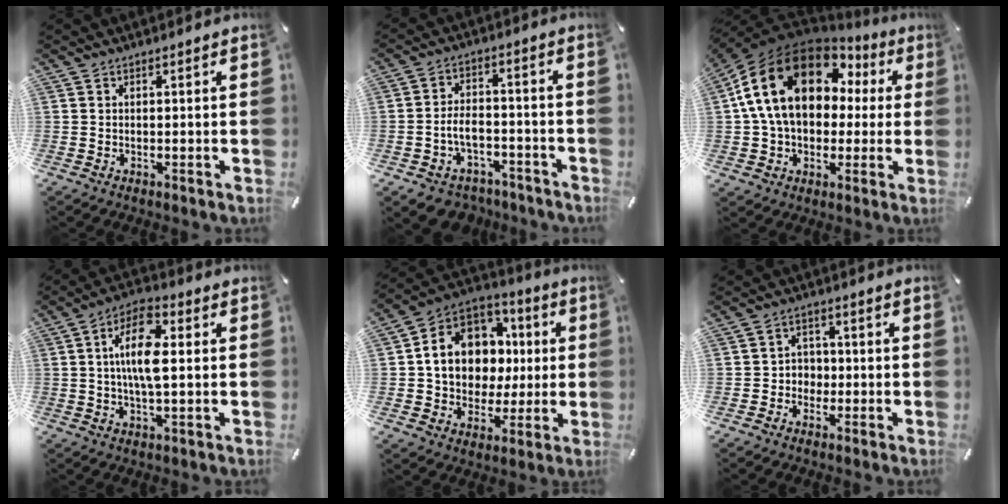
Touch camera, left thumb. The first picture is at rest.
{"total": 7.4, "force": [-3.2, 5.7, 3.5], "torque": [-0.072, 0.025, -0.056]}
{"total": 21.1, "force": [5.1, 15.2, 13.7], "torque": [-0.276, -0.001, 0.089]}
{"total": 11.5, "force": [1.3, 4.6, 10.4], "torque": [-0.208, -0.001, 0.018]}
{"total": 14.0, "force": [1.2, 12.2, 6.7], "torque": [-0.145, -0.012, 0.028]}
{"total": 4.1, "force": [-1.3, 3.8, 0.9], "torque": [-0.019, 0.016, -0.026]}